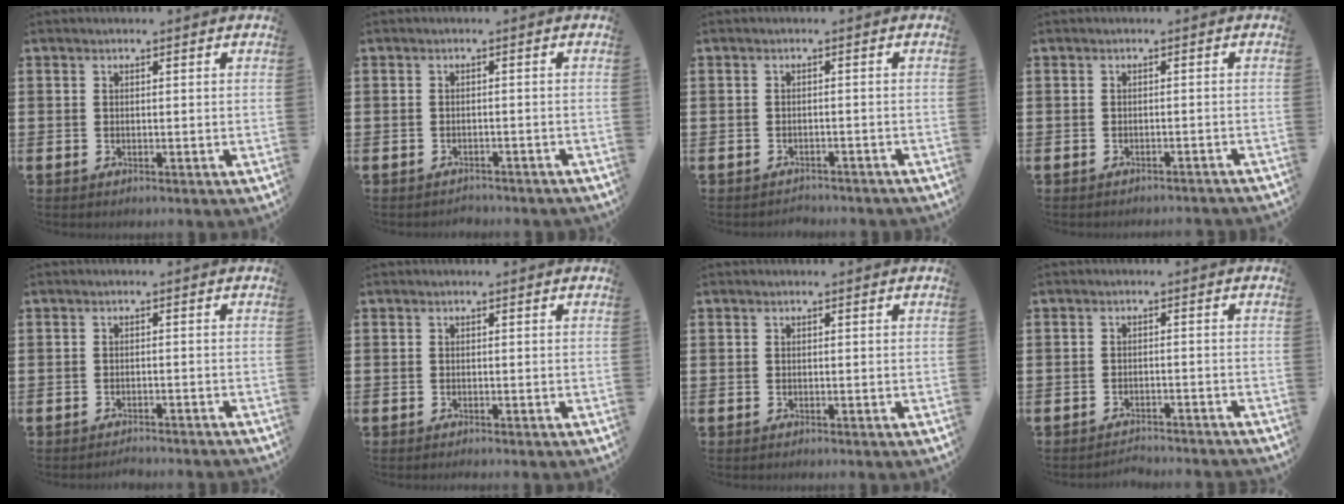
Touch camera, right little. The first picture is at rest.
{"total": 1.2, "force": [-1.2, 0.1, -0.1], "torque": [-0.005, 0.003, -0.024]}
{"total": 1.3, "force": [-1.3, 0.0, -0.1], "torque": [-0.005, 0.003, -0.029]}
{"total": 0.9, "force": [-0.9, -0.1, 0.0], "torque": [-0.002, 0.001, -0.018]}
{"total": 1.4, "force": [-1.4, -0.1, 0.1], "torque": [-0.006, 0.003, -0.027]}
{"total": 0.0}
{"total": 0.0}
{"total": 2.0, "force": [-1.9, -0.1, -0.1], "torque": [-0.005, 0.005, -0.041]}